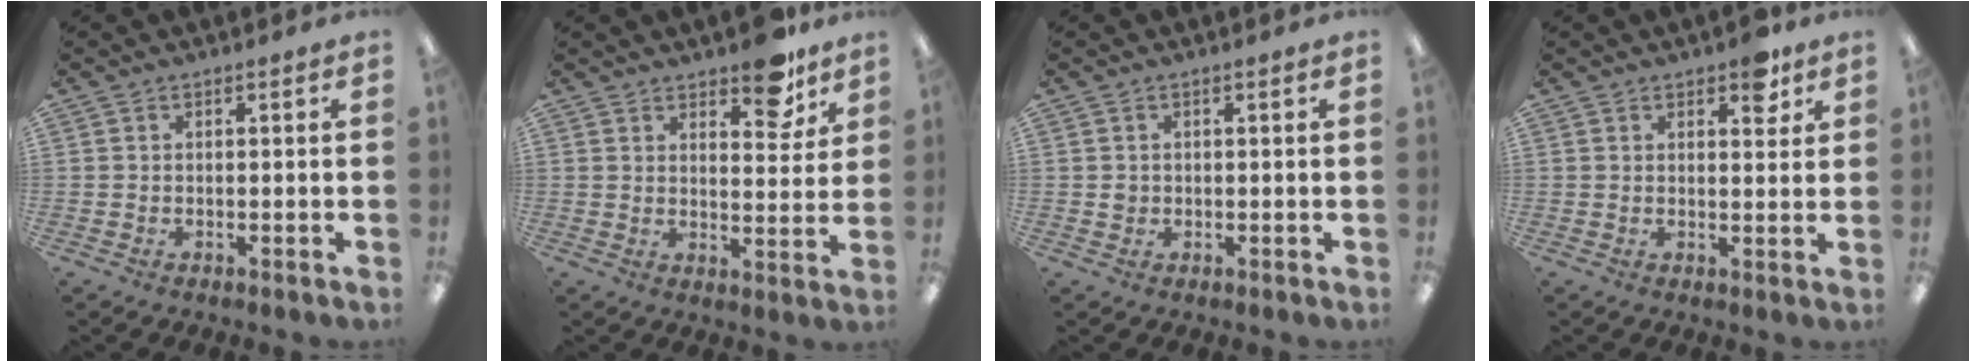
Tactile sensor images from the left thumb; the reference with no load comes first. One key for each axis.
{"total": 9.5, "fx": 7.3, "fy": 3.9, "fz": 4.7, "tx": -0.047, "ty": -0.048, "tz": 0.125}
{"total": 1.3, "fx": 0.2, "fy": 1.2, "fz": 0.5, "tx": -0.011, "ty": 0.005, "tz": 0.002}
{"total": 5.4, "fx": 3.4, "fy": 2.6, "fz": 3.3, "tx": -0.025, "ty": -0.014, "tz": 0.053}